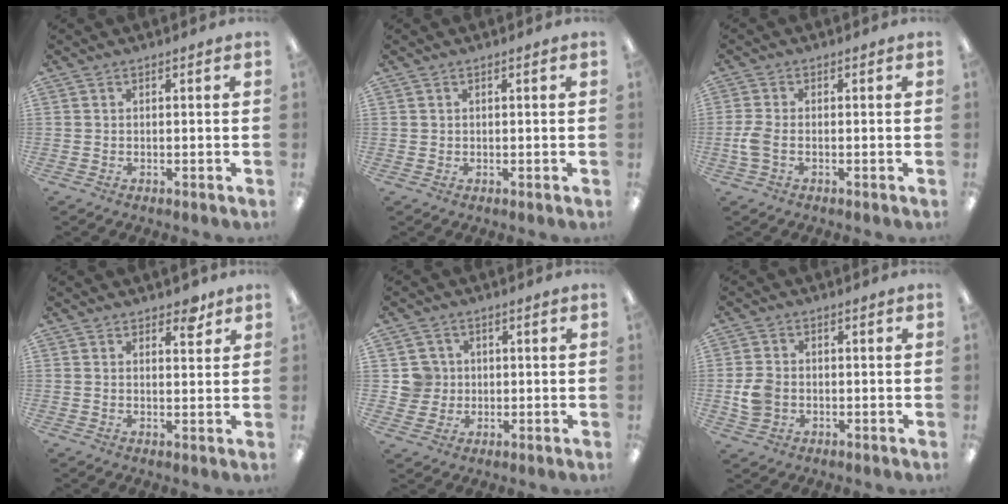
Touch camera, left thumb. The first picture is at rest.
{"total": 0.7, "force": [0.4, 0.6, 0.0], "torque": [0.000, 0.003, 0.007]}
{"total": 4.3, "force": [-0.9, 2.3, 3.4], "torque": [-0.076, 0.002, -0.019]}
{"total": 4.1, "force": [3.1, 2.1, 1.8], "torque": [-0.007, -0.013, 0.050]}
{"total": 5.8, "force": [1.1, 5.7, 0.4], "torque": [-0.013, 0.007, 0.022]}
{"total": 5.3, "force": [-0.9, 4.4, 2.7], "torque": [-0.046, 0.005, -0.015]}